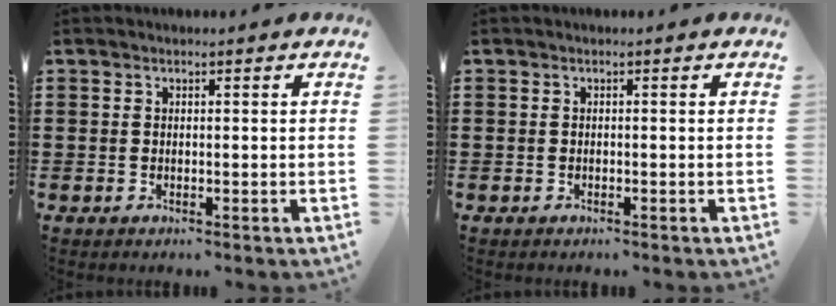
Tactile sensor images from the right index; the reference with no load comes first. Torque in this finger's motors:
{"motor_torque": [0.22, 0.20, -0.01, -0.01]}